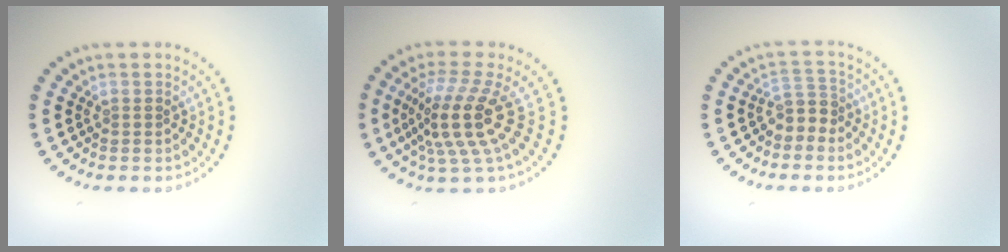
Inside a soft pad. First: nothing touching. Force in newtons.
{"total": 5.1, "press": 3.6, "slide": 3.6}
{"total": 2.2, "press": 1.7, "slide": 1.4}